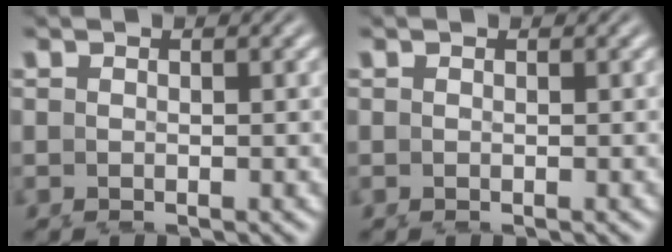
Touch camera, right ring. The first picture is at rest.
{"total": 0.0}